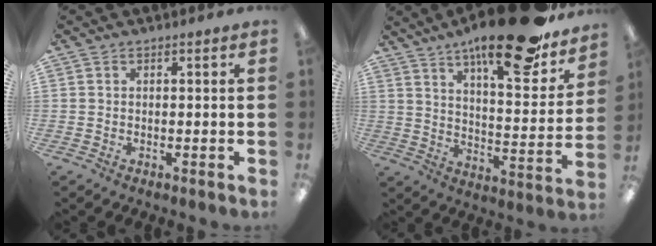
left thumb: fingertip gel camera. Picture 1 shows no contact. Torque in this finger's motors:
{"motor_torque": [0.65, 0.49, 1.57, -1.20, 0.35]}